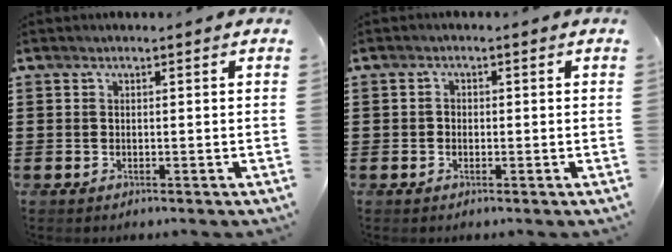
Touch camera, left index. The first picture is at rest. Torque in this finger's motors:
{"motor_torque": [-0.01, 0.02, 0.00, 0.00]}